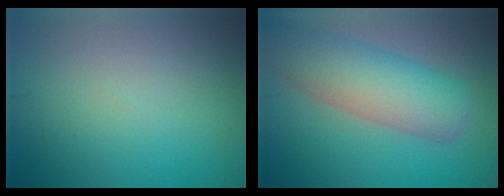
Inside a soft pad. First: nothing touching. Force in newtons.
{"total": 7.2, "press": 7.2, "slide": 0.3}